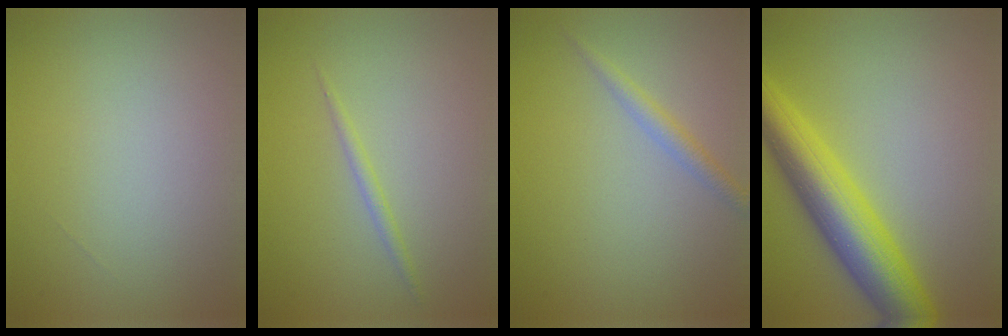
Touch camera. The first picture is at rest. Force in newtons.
{"total": 0.9, "press": 0.9, "slide": 0.1}
{"total": 1.6, "press": 1.6, "slide": 0.0}
{"total": 7.7, "press": 7.7, "slide": 0.1}